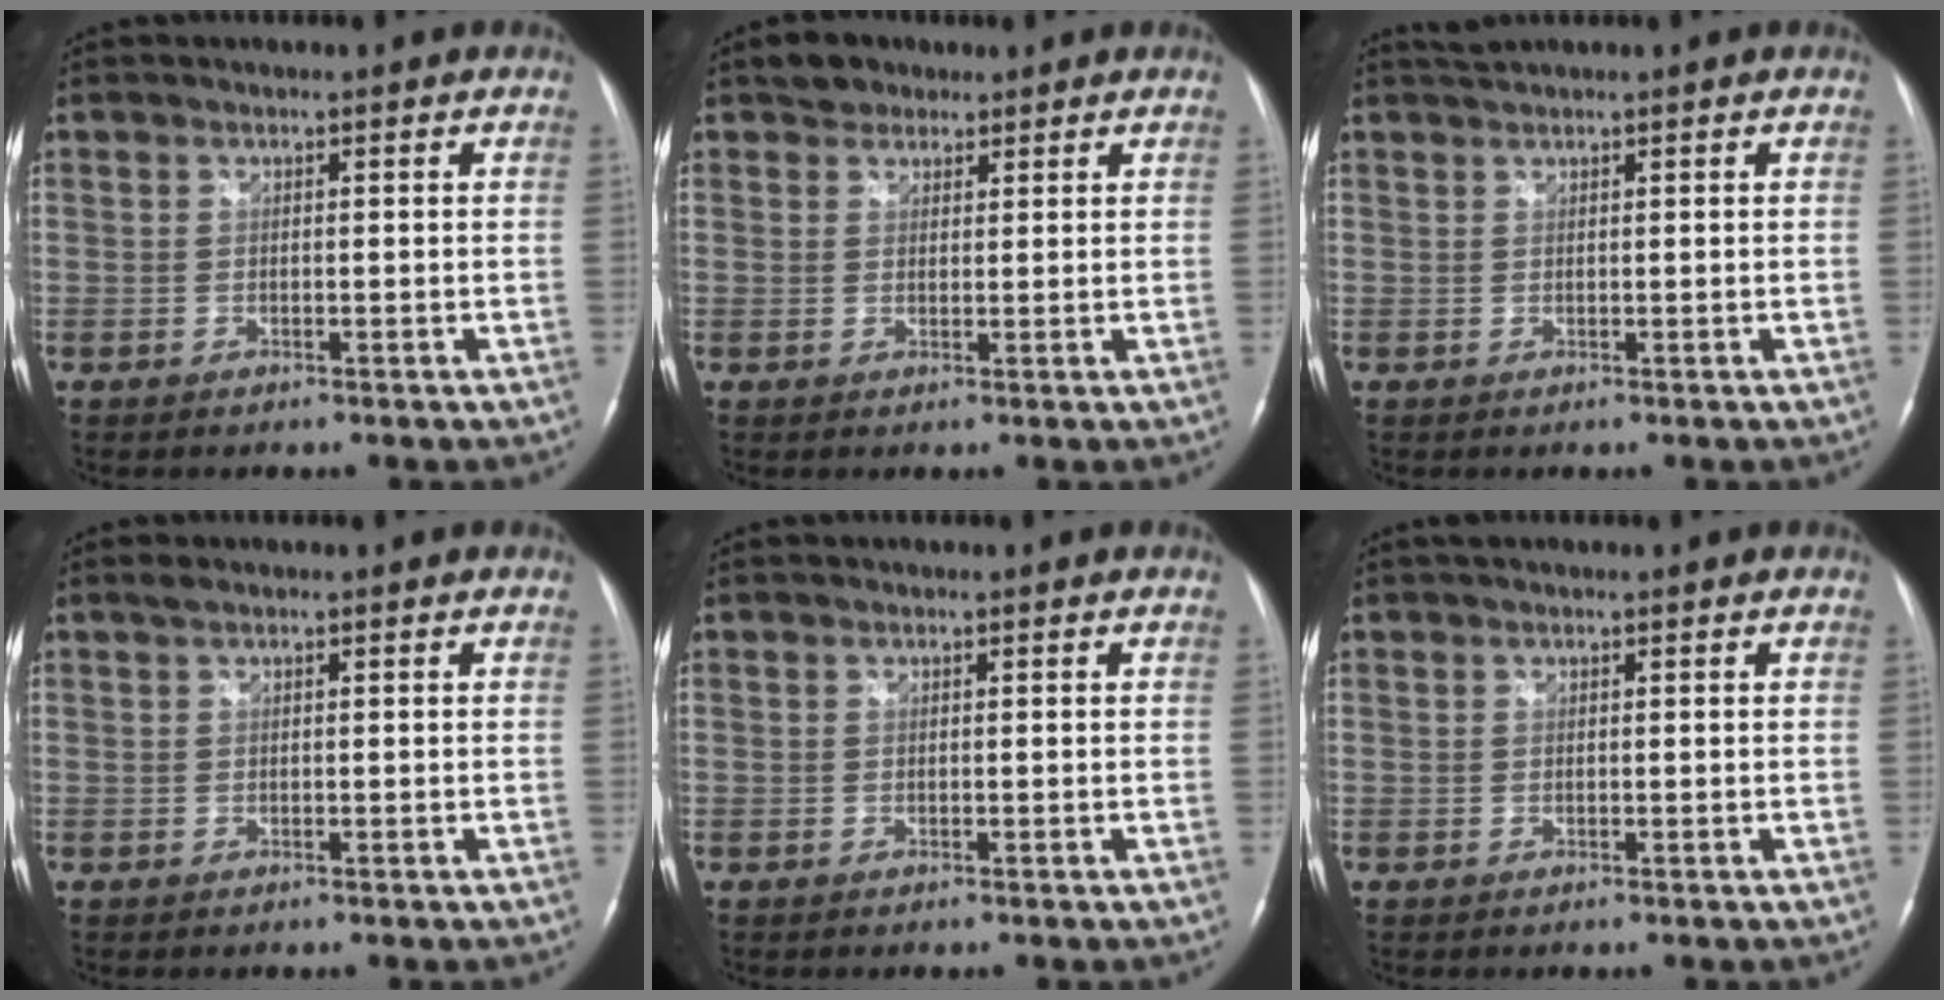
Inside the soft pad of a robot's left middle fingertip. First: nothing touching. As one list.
[{"total": 2.9, "force": [2.2, 1.9, 0.5], "torque": [-0.011, 0.011, 0.034]}, {"total": 1.3, "force": [1.2, -0.4, 0.2], "torque": [-0.008, 0.009, 0.029]}, {"total": 0.7, "force": [0.5, 0.1, 0.4], "torque": [-0.015, 0.012, 0.013]}, {"total": 0.0}, {"total": 1.0, "force": [0.8, 0.3, 0.5], "torque": [-0.014, 0.017, 0.014]}]